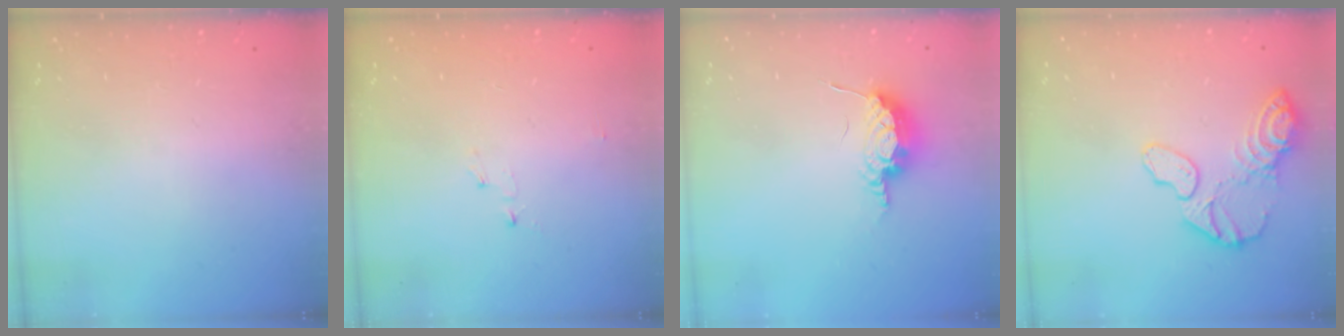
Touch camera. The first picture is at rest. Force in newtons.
{"total": 2.8, "press": 2.8, "slide": 0.3}
{"total": 8.6, "press": 8.1, "slide": 2.7}
{"total": 11.4, "press": 11.4, "slide": 0.9}